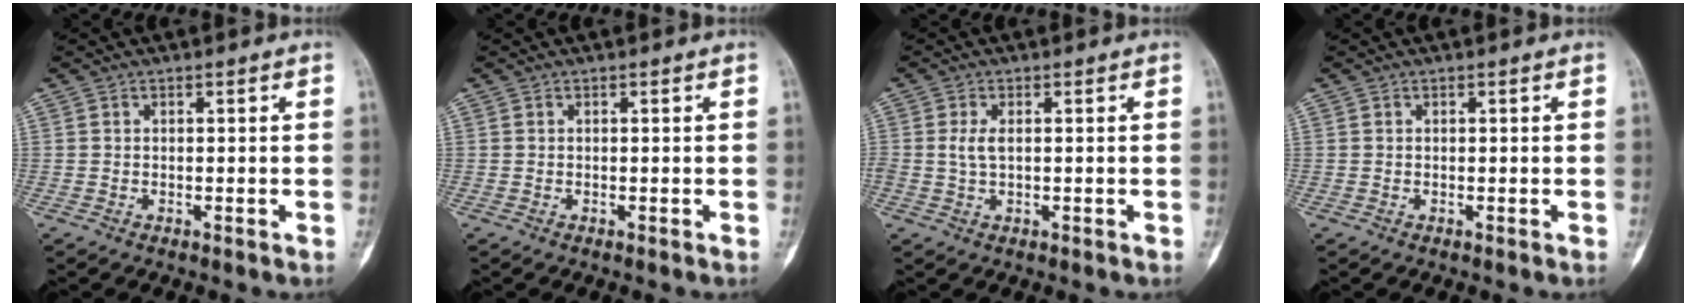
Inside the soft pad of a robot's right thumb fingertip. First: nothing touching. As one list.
[{"total": 0.0}, {"total": 2.5, "force": [0.5, 1.2, 2.1], "torque": [-0.048, 0.001, 0.008]}, {"total": 0.0}]